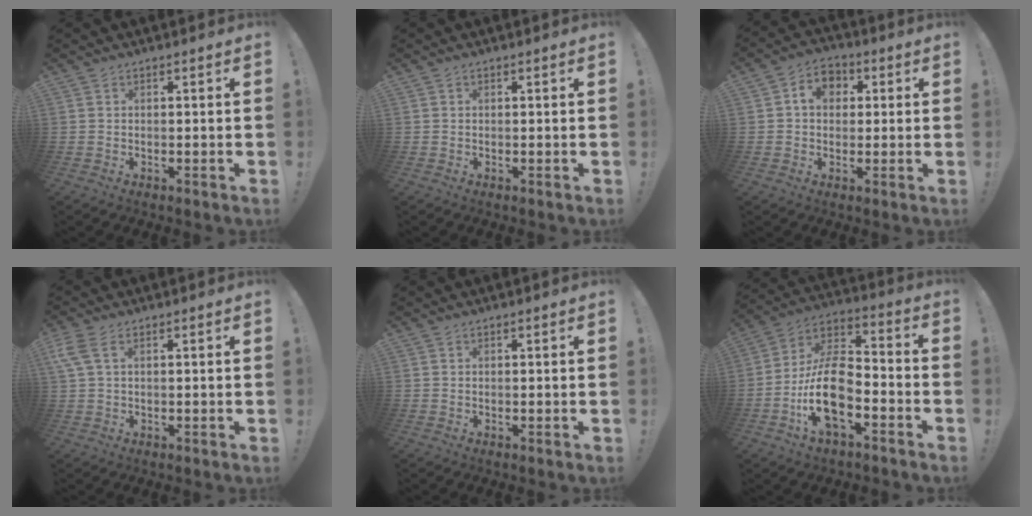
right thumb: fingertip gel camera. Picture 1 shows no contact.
{"total": 0.0}
{"total": 7.4, "force": [1.6, 5.9, 4.1], "torque": [-0.062, 0.010, 0.029]}
{"total": 5.0, "force": [2.0, 2.3, 4.0], "torque": [-0.086, 0.004, 0.038]}
{"total": 0.0}
{"total": 16.1, "force": [-6.4, 8.3, 12.2], "torque": [-0.236, 0.028, -0.111]}